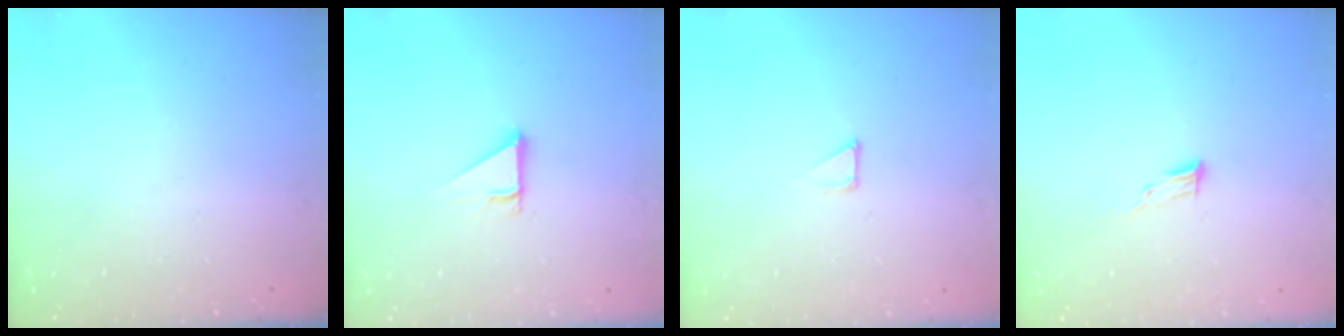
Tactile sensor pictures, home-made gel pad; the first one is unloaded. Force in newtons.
{"total": 2.5, "press": 2.5, "slide": 0.2}
{"total": 1.7, "press": 1.7, "slide": 0.0}
{"total": 4.8, "press": 4.7, "slide": 1.0}